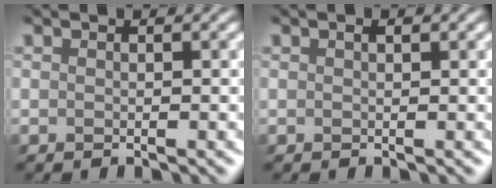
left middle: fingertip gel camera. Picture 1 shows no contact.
{"total": 0.7, "force": [0.4, 0.3, 0.6], "torque": [-0.009, 0.001, 0.006]}